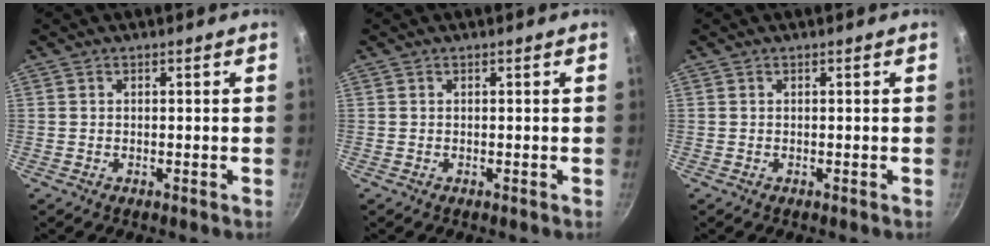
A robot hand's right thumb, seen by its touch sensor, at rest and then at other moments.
{"total": 0.0}
{"total": 0.0}